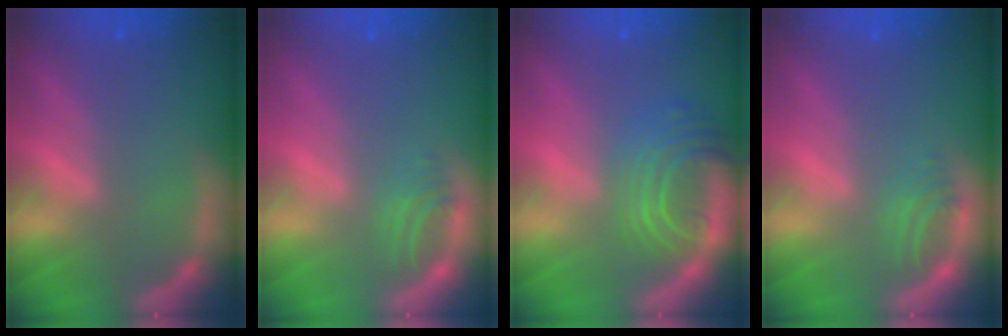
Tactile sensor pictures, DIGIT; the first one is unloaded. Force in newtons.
{"total": 2.0}
{"total": 7.5}
{"total": 2.0}